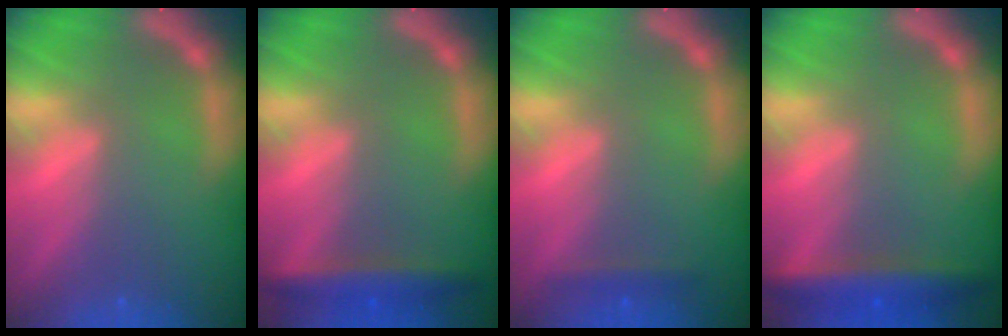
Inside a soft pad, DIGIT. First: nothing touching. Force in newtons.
{"total": 4.0}
{"total": 1.4}
{"total": 5.0}